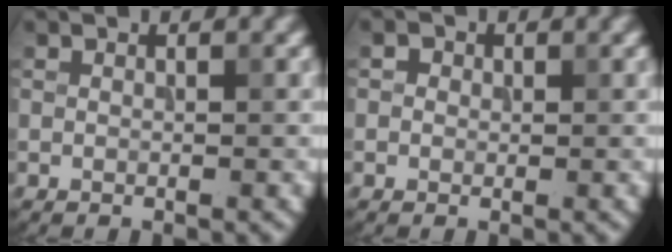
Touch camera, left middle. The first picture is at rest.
{"total": 1.1, "force": [0.4, 0.9, 0.4], "torque": [-0.004, -0.002, -0.004]}